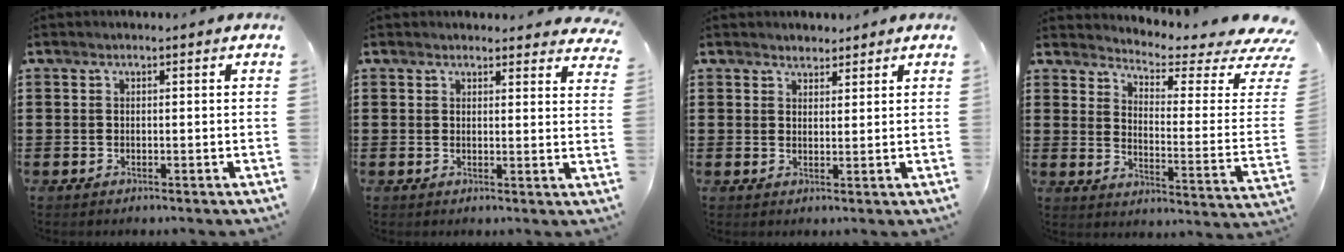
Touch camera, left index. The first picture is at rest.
{"total": 2.3, "force": [2.3, 0.3, 0.2], "torque": [-0.003, -0.008, 0.042]}
{"total": 2.1, "force": [1.9, 0.7, -0.1], "torque": [-0.002, 0.002, 0.038]}
{"total": 4.0, "force": [3.1, 0.6, 2.4], "torque": [-0.050, -0.043, 0.045]}